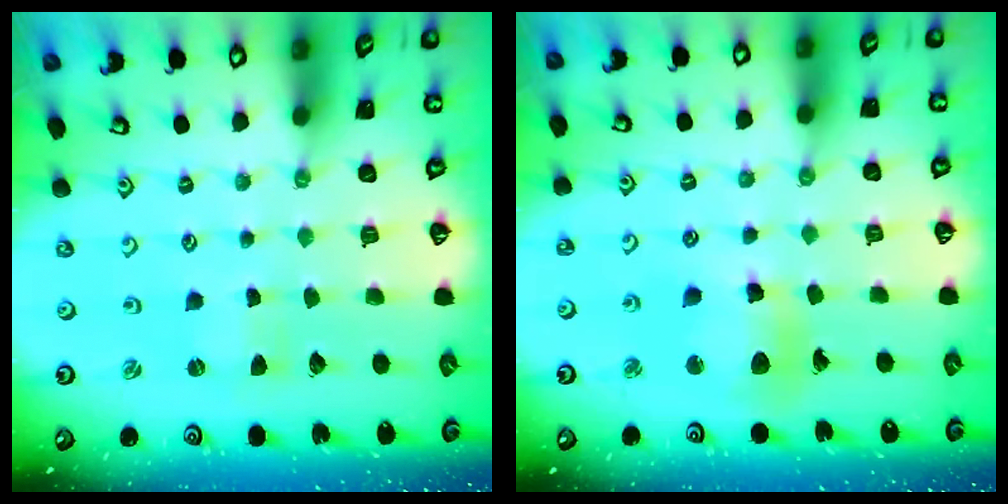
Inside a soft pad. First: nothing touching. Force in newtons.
{"total": 11.0, "press": 10.9, "slide": 1.1}